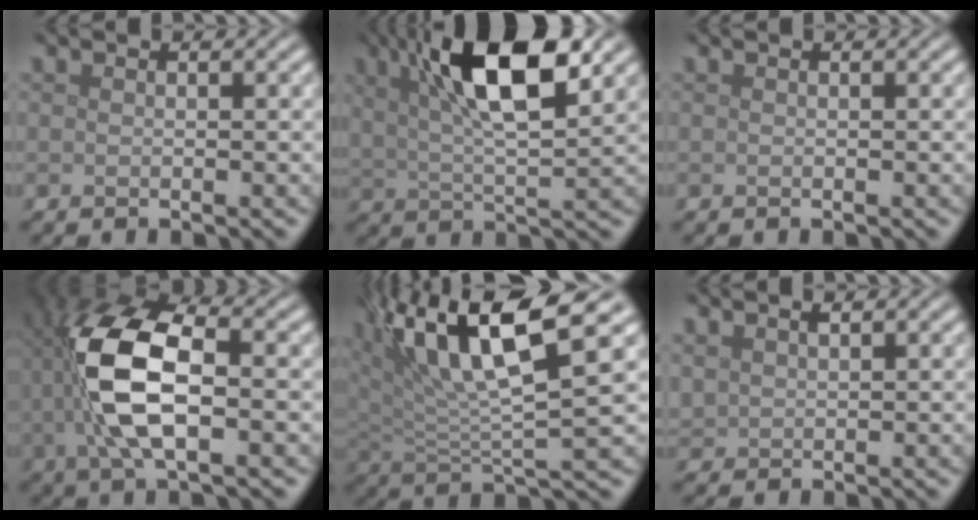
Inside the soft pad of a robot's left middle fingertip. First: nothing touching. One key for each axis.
{"total": 10.3, "fx": 4.3, "fy": 3.1, "fz": 8.9, "tx": -0.157, "ty": 0.014, "tz": 0.070}
{"total": 0.0}
{"total": 10.0, "fx": -0.4, "fy": 4.4, "fz": 9.0, "tx": -0.185, "ty": 0.011, "tz": -0.010}
{"total": 11.6, "fx": 5.7, "fy": 2.9, "fz": 9.6, "tx": -0.178, "ty": 0.017, "tz": 0.102}
{"total": 1.3, "fx": 0.9, "fy": 0.8, "fz": 0.5, "tx": -0.013, "ty": 0.001, "tz": 0.022}